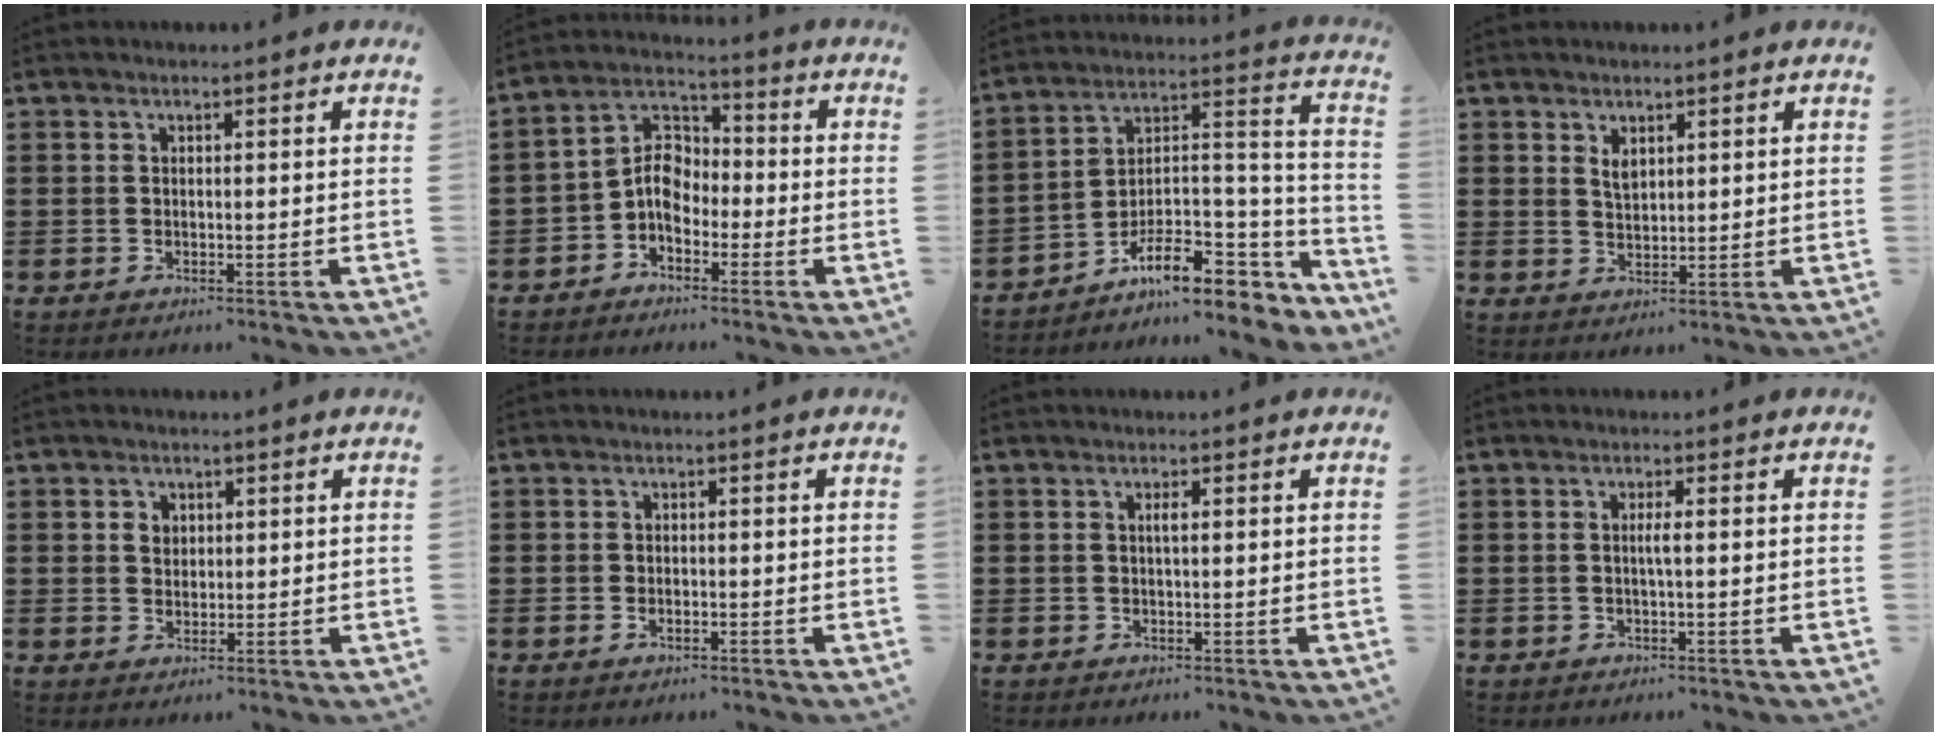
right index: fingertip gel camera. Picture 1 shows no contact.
{"total": 6.2, "force": [-1.9, 4.3, 4.0], "torque": [-0.093, 0.012, -0.044]}
{"total": 10.6, "force": [-7.3, 4.2, 6.4], "torque": [-0.104, 0.017, -0.132]}
{"total": 2.1, "force": [1.3, 1.2, 1.2], "torque": [-0.018, 0.001, 0.022]}
{"total": 1.8, "force": [0.7, 1.5, 0.7], "torque": [-0.018, 0.008, 0.012]}
{"total": 0.7, "force": [-0.3, 0.3, 0.6], "torque": [-0.014, -0.004, -0.005]}
{"total": 1.0, "force": [0.1, 0.1, 0.9], "torque": [-0.018, 0.000, 0.002]}
{"total": 1.4, "force": [-0.1, -0.1, 1.4], "torque": [-0.025, -0.002, -0.003]}